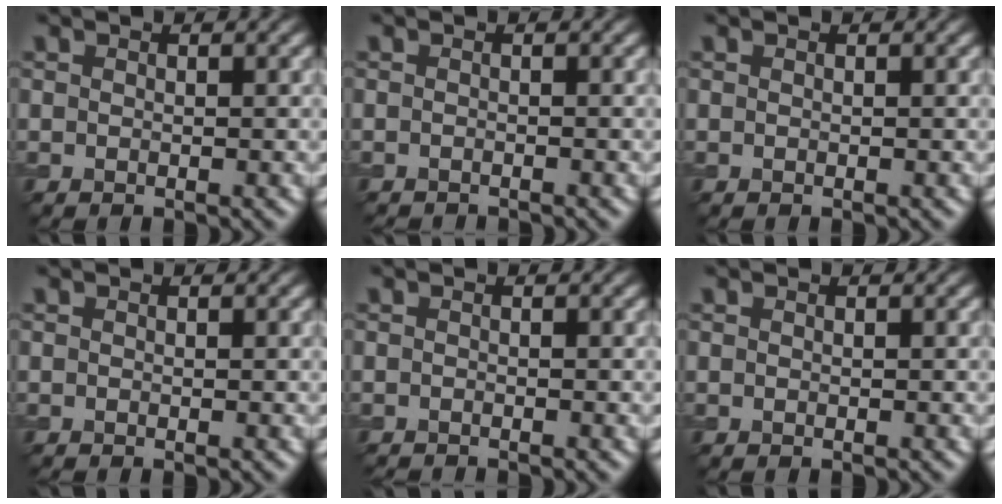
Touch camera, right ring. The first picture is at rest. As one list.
[{"total": 1.4, "force": [-1.4, 0.1, 0.2], "torque": [0.004, -0.009, -0.021]}, {"total": 0.0}, {"total": 0.0}, {"total": 1.0, "force": [-1.0, 0.0, 0.2], "torque": [0.002, -0.007, -0.018]}, {"total": 0.0}]